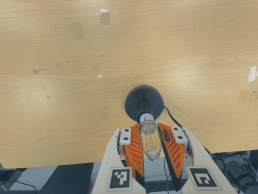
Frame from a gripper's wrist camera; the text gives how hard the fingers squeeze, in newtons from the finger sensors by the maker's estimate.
{"total": 13.6, "left": 13.3, "right": 14.0}